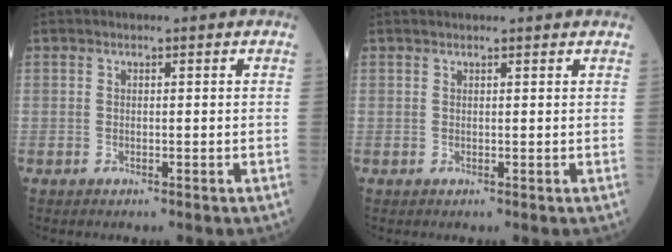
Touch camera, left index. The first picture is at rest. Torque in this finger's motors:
{"motor_torque": [0.86, -1.28, -0.11, 0.00]}